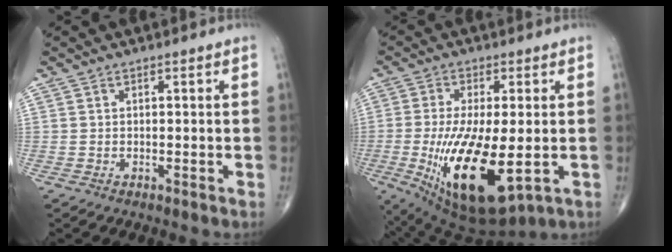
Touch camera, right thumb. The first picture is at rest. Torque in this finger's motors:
{"motor_torque": [0.06, 1.75, 0.51, -0.28, 0.30]}